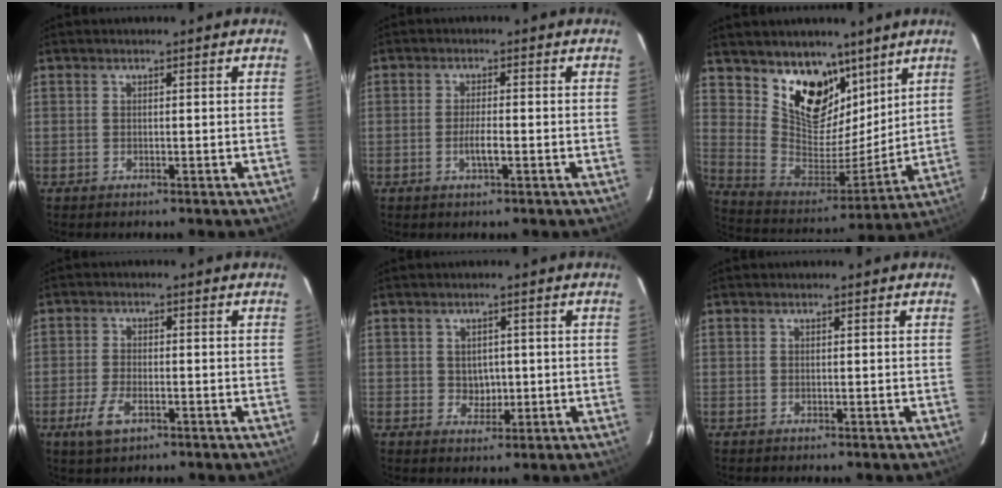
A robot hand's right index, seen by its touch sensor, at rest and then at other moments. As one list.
[{"total": 2.6, "force": [-1.0, 0.2, 2.4], "torque": [-0.048, -0.005, -0.017]}, {"total": 16.1, "force": [10.6, 10.1, 6.7], "torque": [-0.138, -0.011, 0.201]}, {"total": 5.5, "force": [-2.8, 2.5, 4.1], "torque": [-0.101, -0.007, -0.052]}, {"total": 2.8, "force": [0.2, 2.7, 0.9], "torque": [-0.015, 0.004, 0.010]}, {"total": 0.0}]